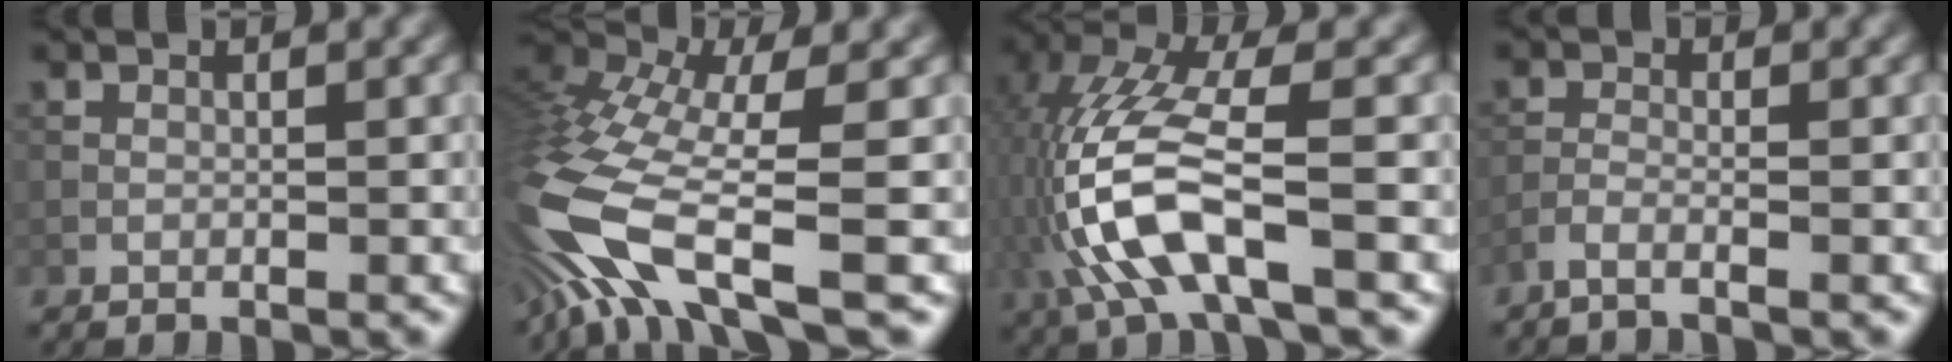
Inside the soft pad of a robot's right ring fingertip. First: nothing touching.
{"total": 12.4, "force": [-5.5, 4.0, 10.4], "torque": [-0.237, -0.004, -0.101]}
{"total": 8.8, "force": [-2.9, 2.8, 7.8], "torque": [-0.192, 0.008, -0.060]}
{"total": 1.6, "force": [-1.3, 0.3, 0.9], "torque": [-0.016, -0.002, -0.037]}